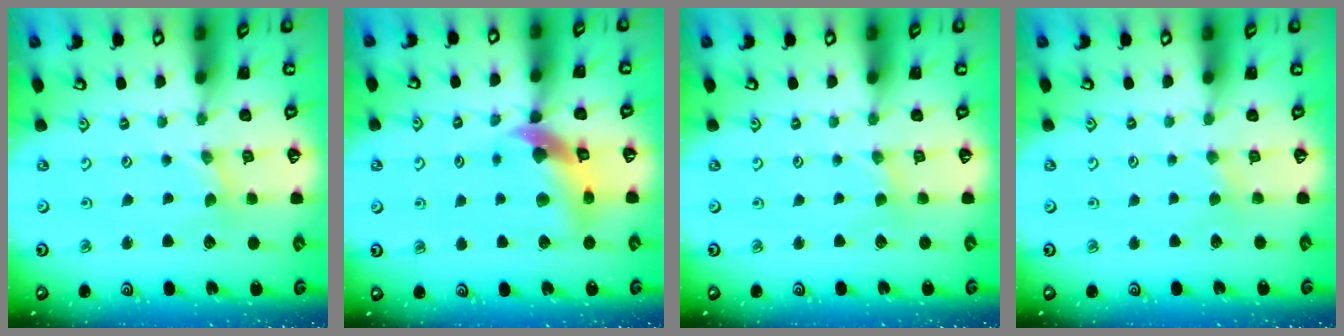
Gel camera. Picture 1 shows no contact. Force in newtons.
{"total": 11.2, "press": 11.1, "slide": 1.6}
{"total": 0.6, "press": 0.6, "slide": 0.2}
{"total": 2.0, "press": 2.0, "slide": 0.3}